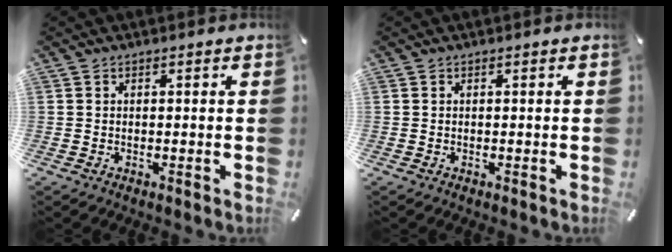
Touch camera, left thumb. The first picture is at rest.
{"total": 0.0}